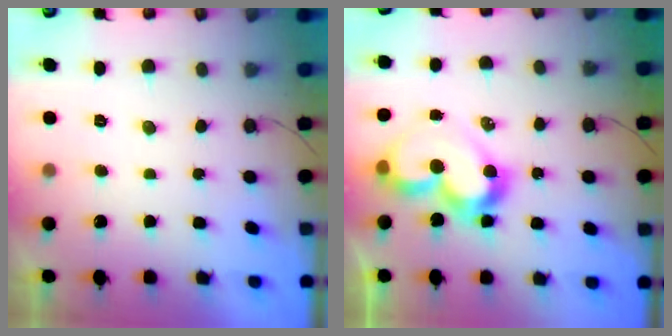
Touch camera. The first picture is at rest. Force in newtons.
{"total": 11.4, "press": 10.9, "slide": 3.2}